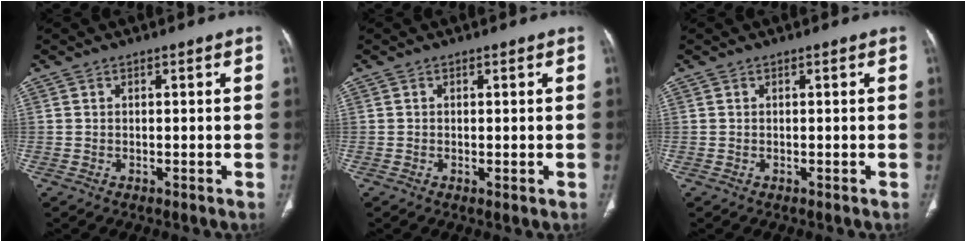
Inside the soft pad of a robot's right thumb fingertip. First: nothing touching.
{"total": 0.6, "force": [-0.1, 0.2, 0.6], "torque": [-0.015, -0.004, -0.001]}
{"total": 0.0}